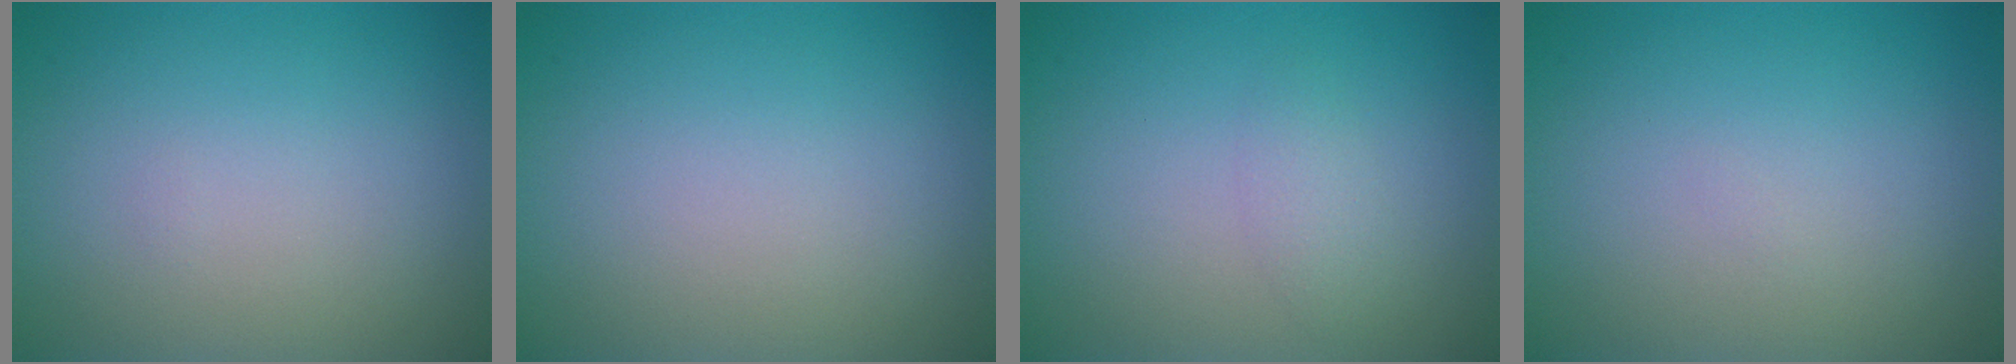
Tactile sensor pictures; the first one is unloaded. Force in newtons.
{"total": 0.0}
{"total": 1.2, "press": 1.2, "slide": 0.1}
{"total": 0.0}